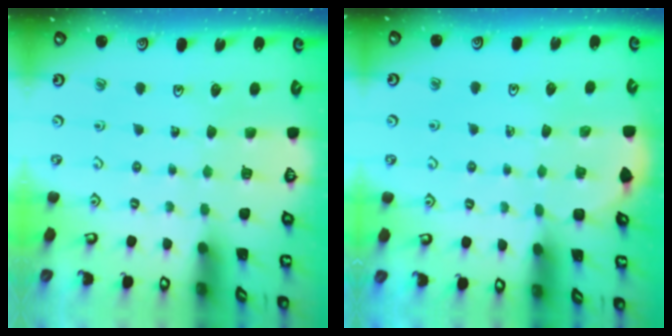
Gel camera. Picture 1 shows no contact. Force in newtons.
{"total": 2.3, "press": 2.3, "slide": 0.2}